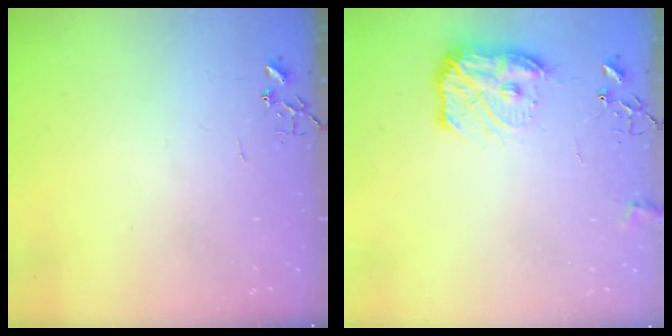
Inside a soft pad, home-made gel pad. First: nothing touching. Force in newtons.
{"total": 12.6, "press": 12.6, "slide": 0.6}